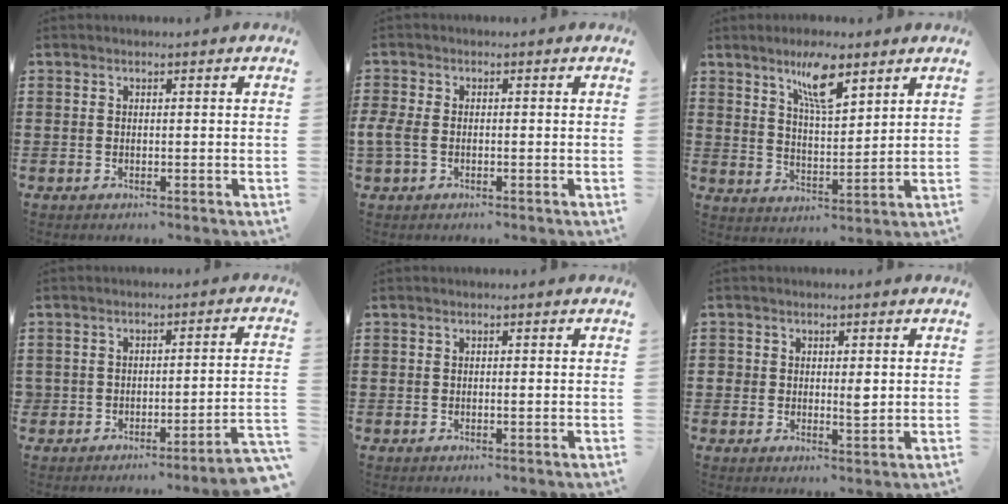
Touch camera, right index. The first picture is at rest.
{"total": 2.3, "force": [-0.9, 1.2, 1.7], "torque": [-0.048, -0.006, -0.021]}
{"total": 7.6, "force": [4.9, 1.9, 5.4], "torque": [-0.103, -0.008, 0.082]}
{"total": 3.2, "force": [-3.1, 0.0, 1.0], "torque": [-0.022, -0.004, -0.066]}
{"total": 0.5, "force": [-0.1, 0.1, 0.5], "torque": [-0.010, -0.004, -0.001]}
{"total": 2.7, "force": [0.2, 1.8, 2.0], "torque": [-0.035, 0.005, 0.002]}